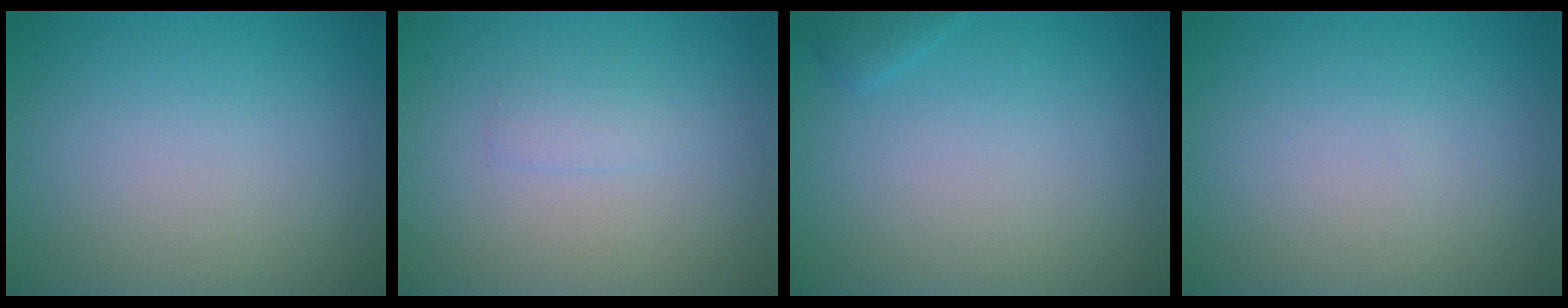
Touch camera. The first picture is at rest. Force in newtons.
{"total": 1.0, "press": 1.0, "slide": 0.1}
{"total": 0.7, "press": 0.7, "slide": 0.1}
{"total": 0.0}